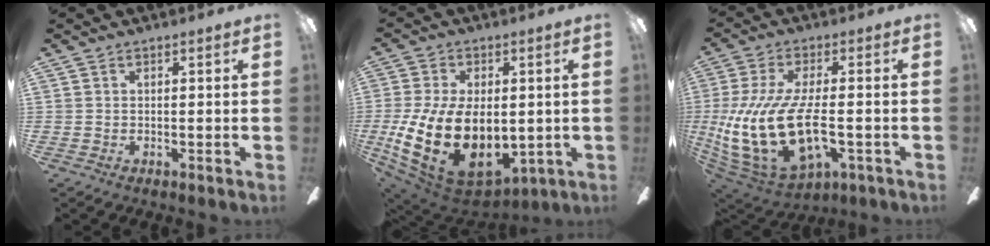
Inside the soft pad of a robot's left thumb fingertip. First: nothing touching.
{"total": 22.7, "force": [-3.2, 13.4, 18.1], "torque": [-0.355, 0.007, -0.041]}
{"total": 20.9, "force": [-2.3, 9.8, 18.3], "torque": [-0.406, -0.011, -0.032]}